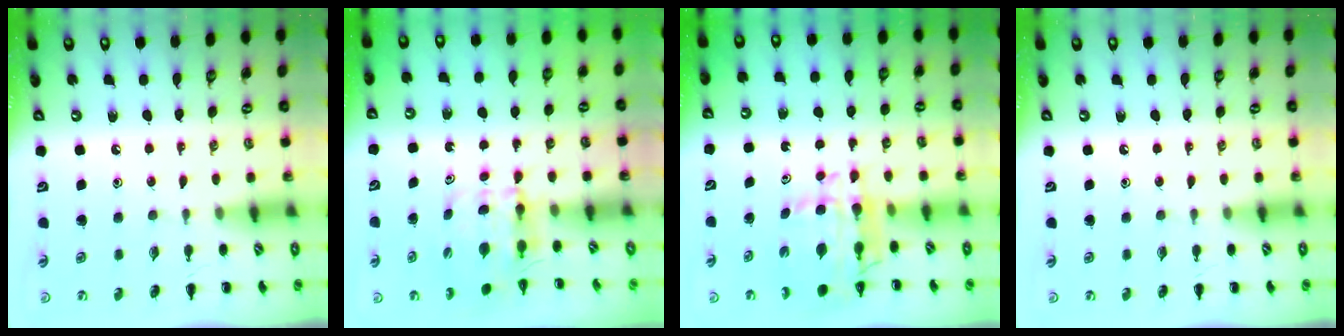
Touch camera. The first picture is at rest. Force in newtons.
{"total": 4.0, "press": 4.0, "slide": 0.1}
{"total": 8.5, "press": 7.9, "slide": 3.0}
{"total": 0.0}